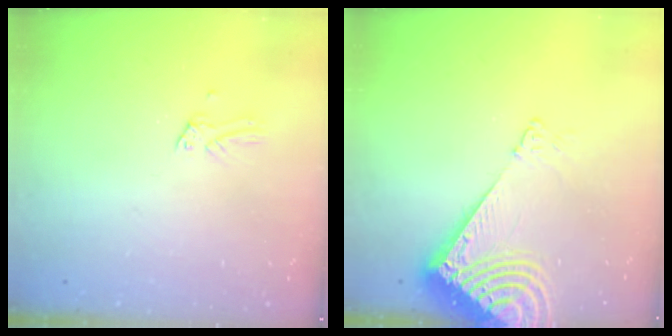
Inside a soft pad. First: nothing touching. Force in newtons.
{"total": 10.6, "press": 10.5, "slide": 1.7}